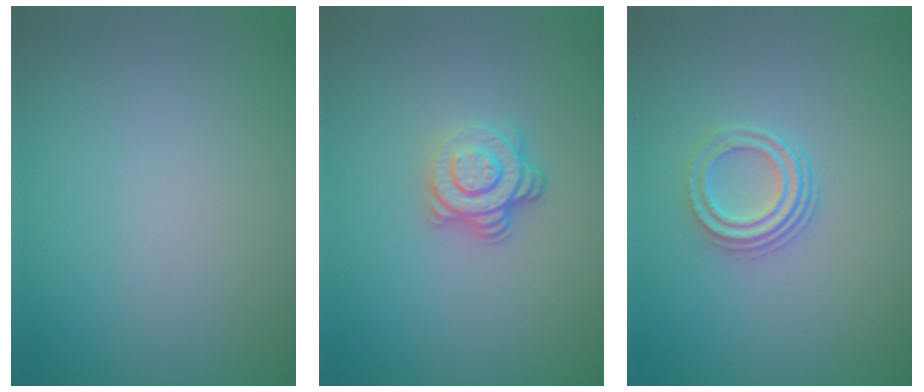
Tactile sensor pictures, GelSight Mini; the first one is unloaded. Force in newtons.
{"total": 3.9, "press": 2.7, "slide": 2.9}
{"total": 2.9, "press": 2.2, "slide": 1.9}